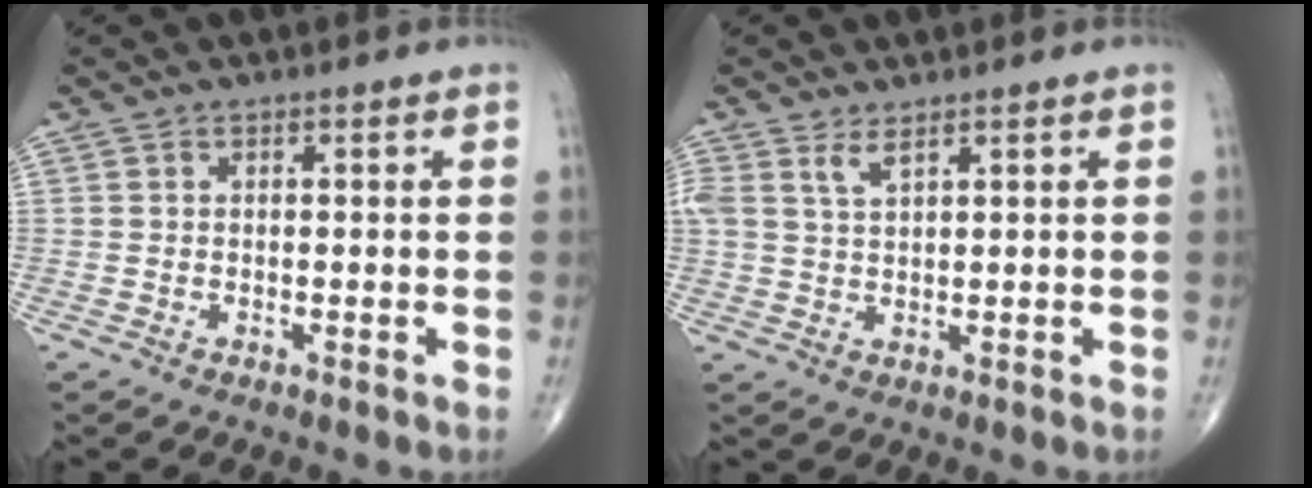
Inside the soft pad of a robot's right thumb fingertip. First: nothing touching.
{"total": 2.9, "force": [2.0, 0.8, 1.9], "torque": [-0.042, -0.006, 0.047]}